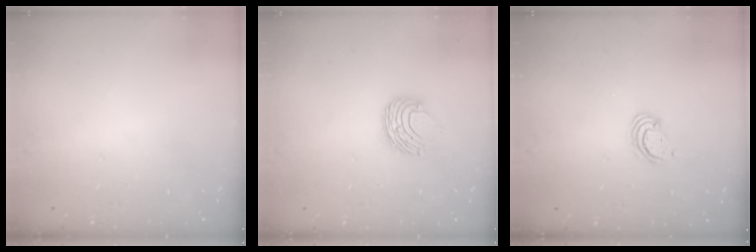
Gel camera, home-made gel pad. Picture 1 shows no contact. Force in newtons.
{"total": 8.0, "press": 7.9, "slide": 0.4}
{"total": 2.5, "press": 2.5, "slide": 0.2}